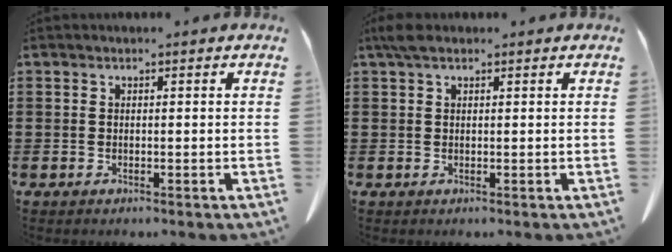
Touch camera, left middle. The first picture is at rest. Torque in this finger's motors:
{"motor_torque": [0.99, 0.60, 0.17, 0.07]}